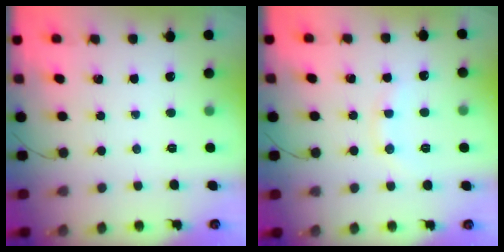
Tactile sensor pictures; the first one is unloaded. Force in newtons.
{"total": 6.1, "press": 6.0, "slide": 1.1}